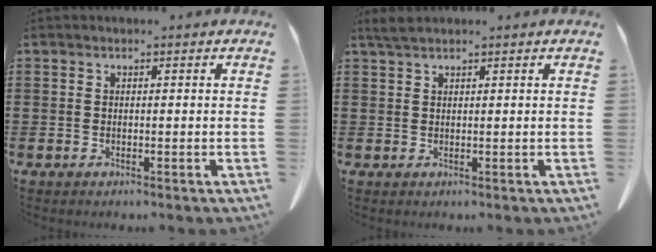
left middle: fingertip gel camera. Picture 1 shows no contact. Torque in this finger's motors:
{"motor_torque": [0.70, 0.44, 0.01, 0.00]}